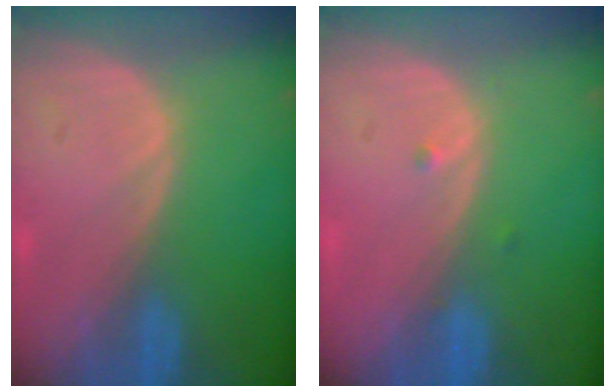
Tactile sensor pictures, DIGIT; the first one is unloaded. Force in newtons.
{"total": 0.9, "press": 0.7, "slide": 0.5}